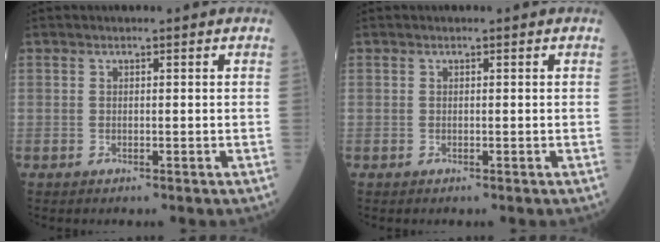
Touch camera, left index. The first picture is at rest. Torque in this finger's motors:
{"motor_torque": [-0.27, -0.22, 0.06, 0.01]}